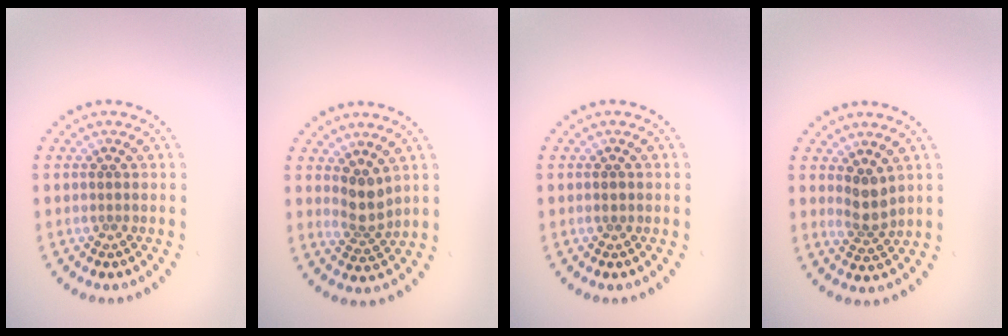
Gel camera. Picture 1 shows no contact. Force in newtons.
{"total": 2.7, "press": 2.1, "slide": 1.7}
{"total": 0.8, "press": 0.8, "slide": 0.1}
{"total": 2.4, "press": 1.9, "slide": 1.5}